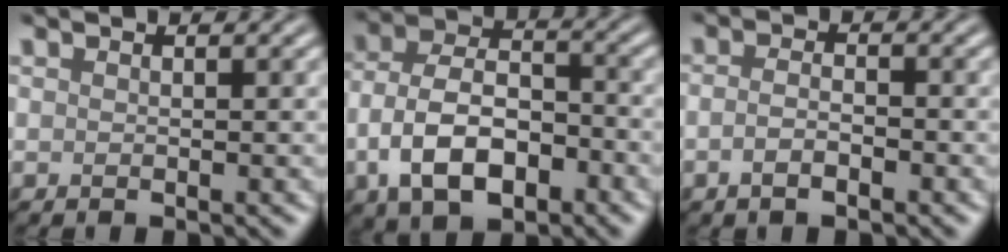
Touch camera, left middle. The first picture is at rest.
{"total": 8.3, "force": [-2.9, 5.0, 6.0], "torque": [-0.121, 0.000, -0.058]}
{"total": 1.9, "force": [-0.9, 0.8, 1.5], "torque": [-0.032, -0.001, -0.021]}